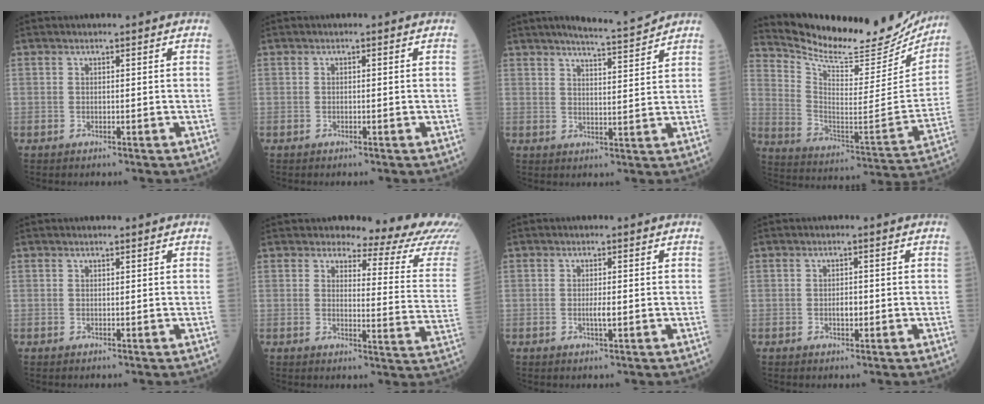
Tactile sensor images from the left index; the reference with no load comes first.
{"total": 0.0}
{"total": 7.2, "force": [6.8, -0.4, 2.3], "torque": [-0.045, -0.003, 0.101]}
{"total": 23.3, "force": [21.9, 4.8, 6.5], "torque": [-0.120, -0.067, 0.312]}
{"total": 0.6, "force": [0.6, -0.1, 0.1], "torque": [-0.006, 0.003, 0.012]}
{"total": 15.9, "force": [15.0, 1.4, 5.3], "torque": [-0.055, -0.114, 0.145]}
{"total": 1.5, "force": [-0.2, 0.1, 1.5], "torque": [-0.030, -0.003, -0.001]}
{"total": 1.4, "force": [-0.3, 0.7, 1.2], "torque": [-0.022, 0.001, -0.003]}